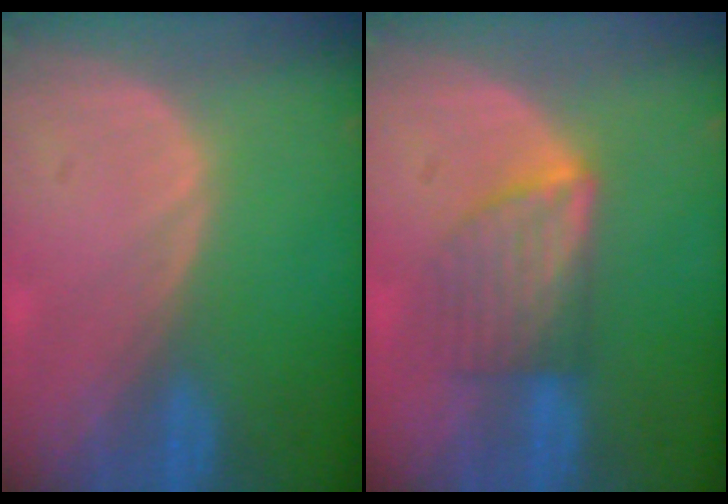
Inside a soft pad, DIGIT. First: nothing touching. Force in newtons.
{"total": 5.9, "press": 5.7, "slide": 1.5}